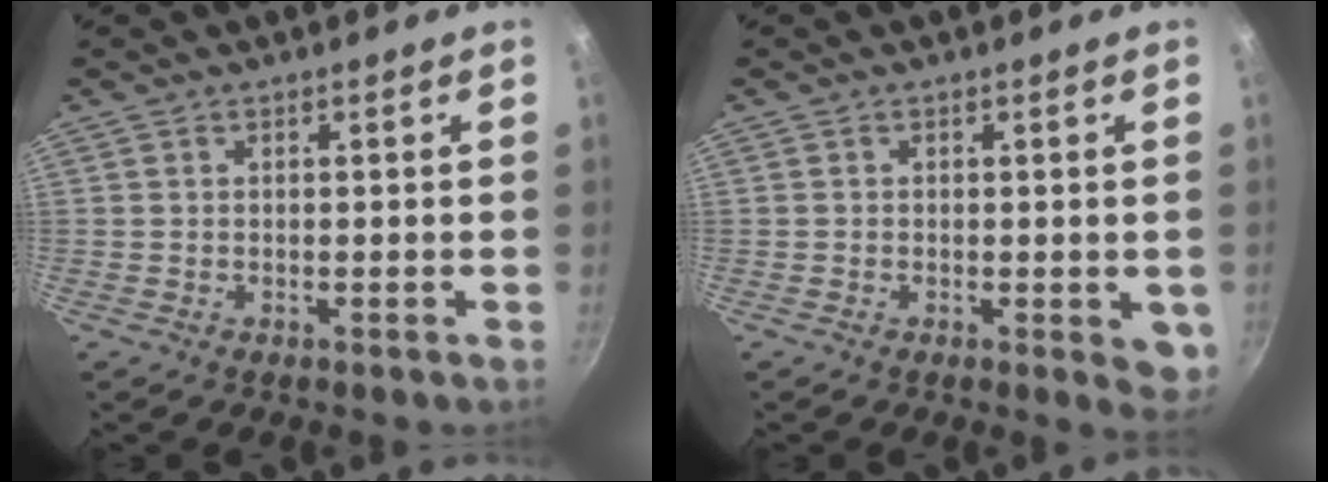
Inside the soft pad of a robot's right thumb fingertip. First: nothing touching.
{"total": 4.1, "force": [-0.8, 2.1, 3.5], "torque": [-0.033, -0.004, -0.010]}